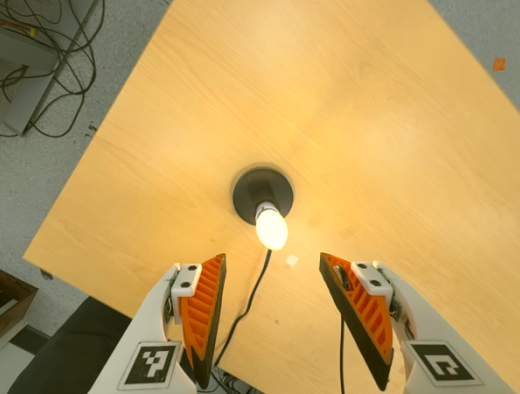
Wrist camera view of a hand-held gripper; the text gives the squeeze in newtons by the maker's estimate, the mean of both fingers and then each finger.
{"total": 0.0}